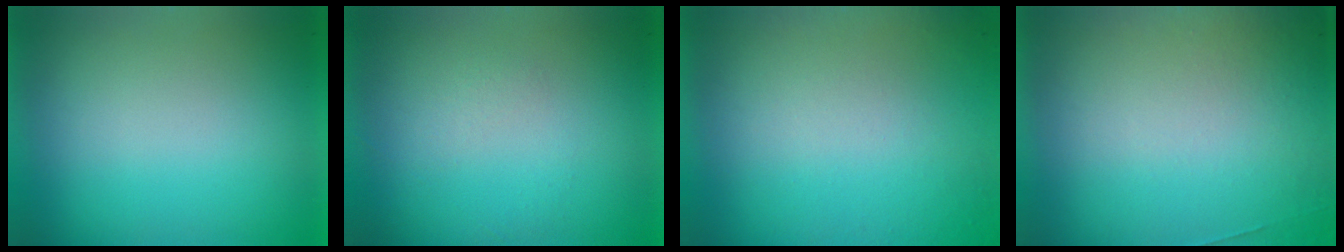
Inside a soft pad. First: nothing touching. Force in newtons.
{"total": 1.2}
{"total": 6.0}
{"total": 4.5}